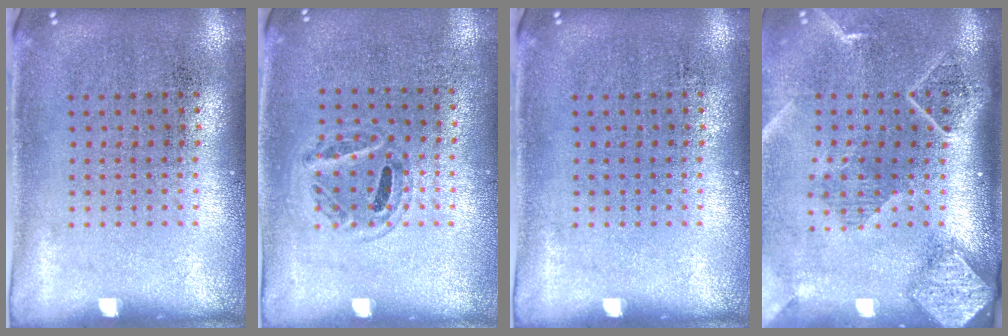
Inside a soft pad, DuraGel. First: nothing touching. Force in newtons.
{"total": 1.0, "press": 0.8, "slide": 0.6}
{"total": 0.0}
{"total": 2.7, "press": 2.0, "slide": 1.8}